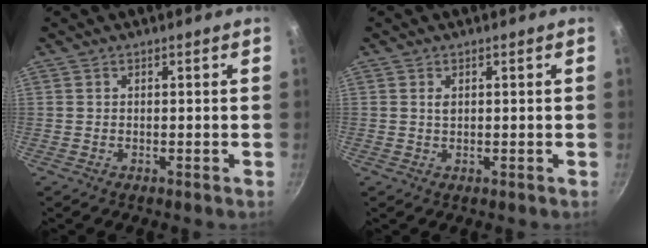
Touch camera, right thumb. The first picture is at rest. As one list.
[{"total": 1.2, "force": [0.4, 0.7, 0.8], "torque": [-0.014, 0.000, 0.007]}]